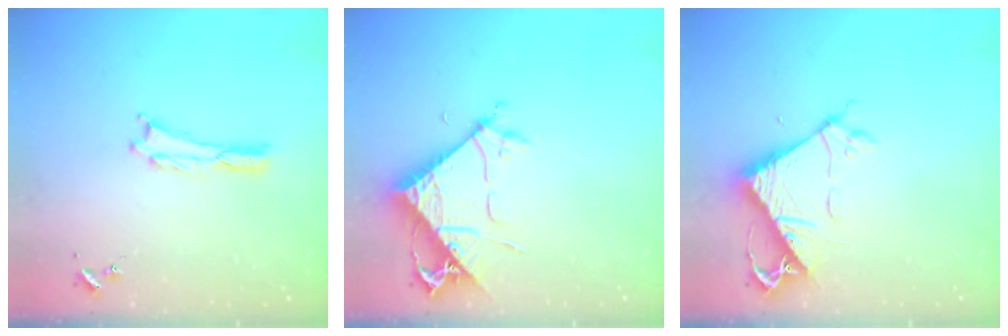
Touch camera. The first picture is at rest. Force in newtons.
{"total": 7.7, "press": 7.6, "slide": 0.9}
{"total": 7.5, "press": 7.5, "slide": 0.1}